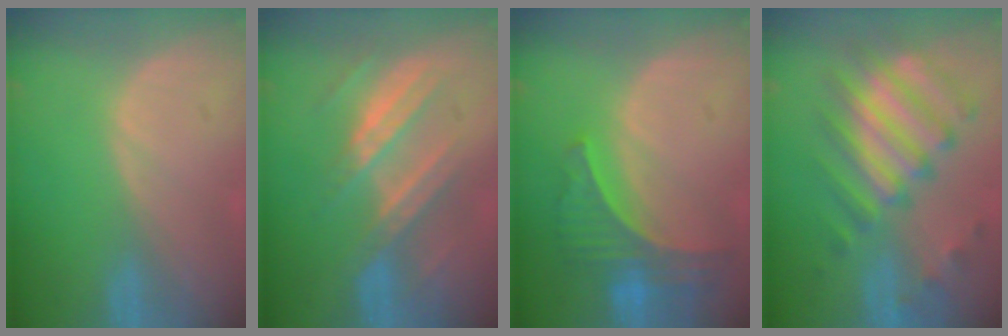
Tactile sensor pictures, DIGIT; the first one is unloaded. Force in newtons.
{"total": 7.2, "press": 7.1, "slide": 0.9}
{"total": 7.8, "press": 6.8, "slide": 3.8}
{"total": 10.2, "press": 9.9, "slide": 2.6}